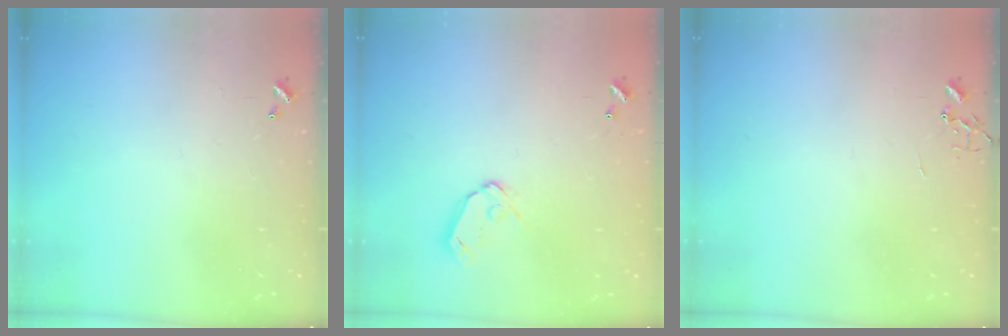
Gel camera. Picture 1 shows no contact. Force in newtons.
{"total": 7.1, "press": 7.1, "slide": 0.8}
{"total": 0.0}